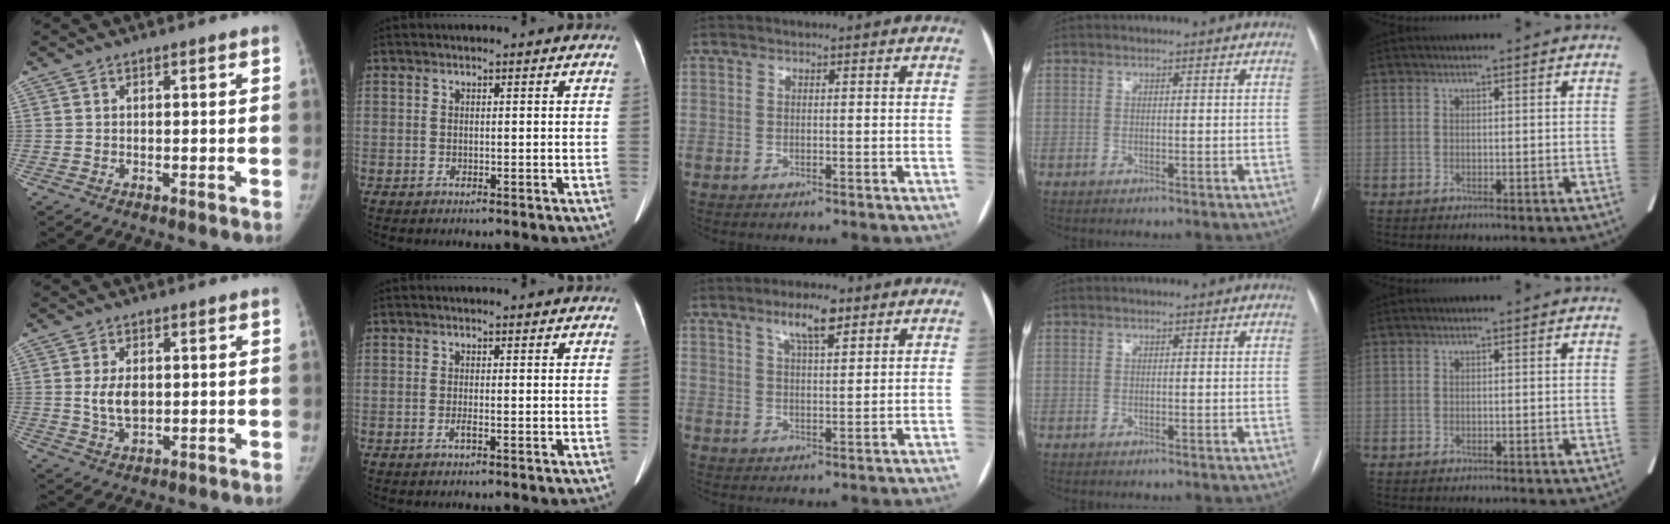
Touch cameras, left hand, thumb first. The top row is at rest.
{"thumb": {"total": 5.1, "force": [0.5, 3.1, 4.0], "torque": [-0.069, -0.009, 0.014]}, "index": {"total": 0.9, "force": [-0.6, 0.0, 0.6], "torque": [-0.018, -0.012, -0.014]}, "middle": {"total": 5.7, "force": [3.5, 1.2, 4.3], "torque": [-0.081, 0.007, 0.059]}}